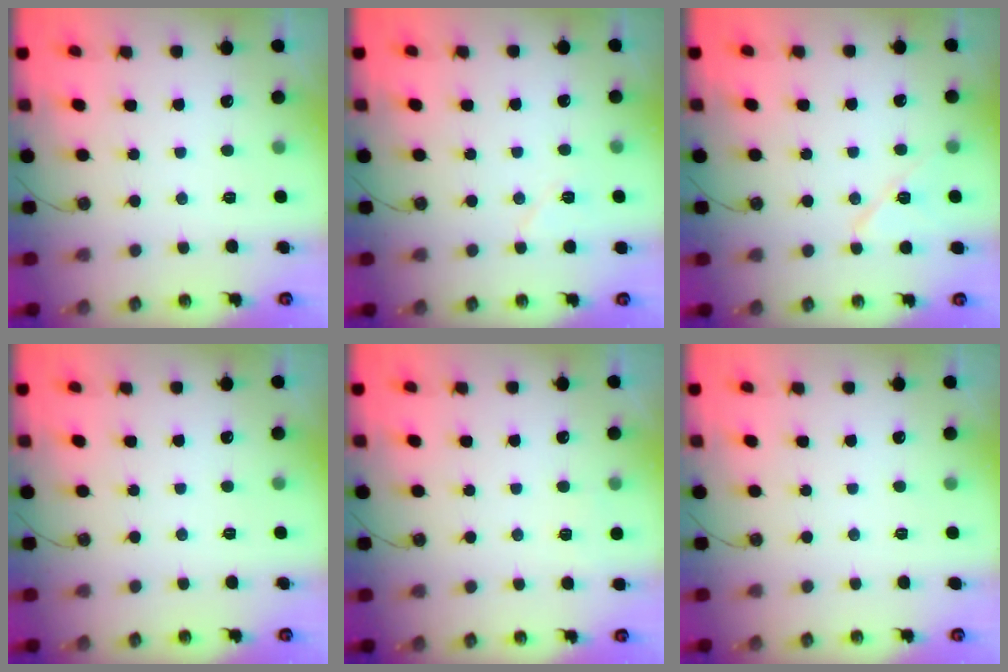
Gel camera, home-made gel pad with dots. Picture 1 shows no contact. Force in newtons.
{"total": 6.2, "press": 5.7, "slide": 2.5}
{"total": 8.9, "press": 8.9, "slide": 1.1}
{"total": 0.0}
{"total": 2.8, "press": 2.3, "slide": 1.5}
{"total": 0.0}